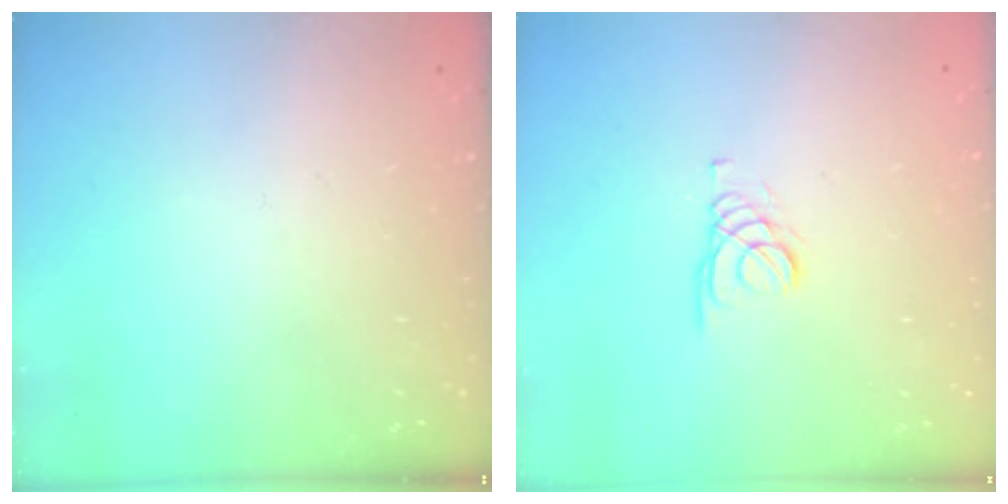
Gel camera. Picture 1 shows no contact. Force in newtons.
{"total": 1.8, "press": 1.8, "slide": 0.2}